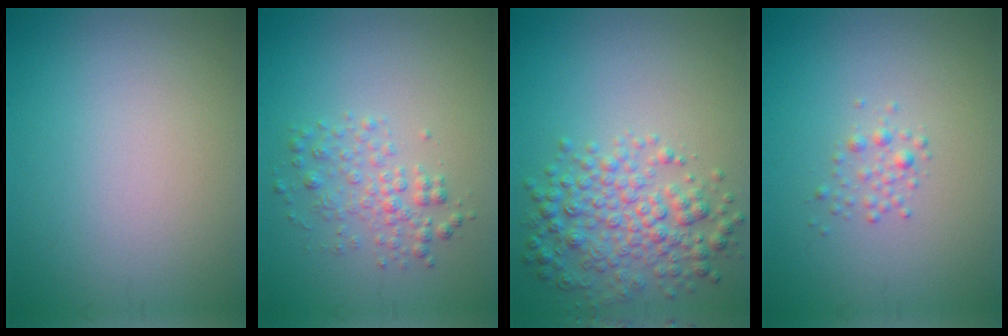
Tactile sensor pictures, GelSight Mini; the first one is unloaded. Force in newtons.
{"total": 2.4, "press": 2.4, "slide": 0.1}
{"total": 4.8, "press": 4.8, "slide": 0.1}
{"total": 1.2, "press": 1.2, "slide": 0.0}